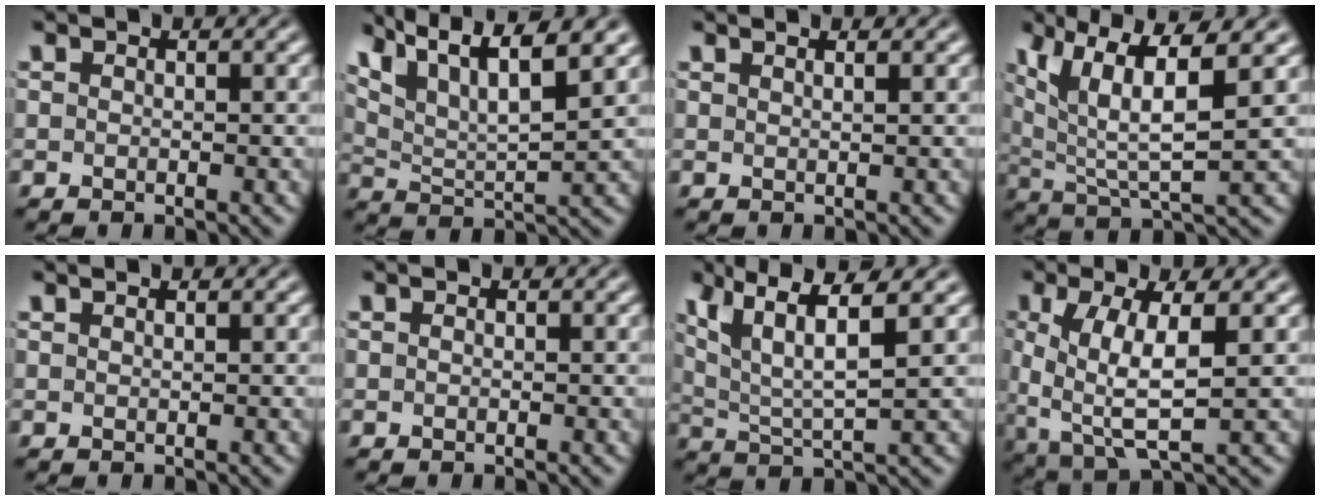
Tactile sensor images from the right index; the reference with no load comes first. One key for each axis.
{"total": 7.9, "fx": 3.9, "fy": 3.9, "fz": 5.7, "tx": -0.102, "ty": -0.008, "tz": 0.070}
{"total": 1.5, "fx": 0.8, "fy": -1.1, "fz": 0.5, "tx": -0.001, "ty": -0.001, "tz": 0.020}
{"total": 8.6, "fx": 2.8, "fy": 4.2, "fz": 6.9, "tx": -0.129, "ty": -0.011, "tz": 0.057}
{"total": 0.9, "fx": 0.5, "fy": -0.8, "fz": 0.1, "tx": 0.003, "ty": 0.000, "tz": 0.013}
{"total": 0.0}
{"total": 6.8, "fx": 2.9, "fy": 2.9, "fz": 5.3, "tx": -0.105, "ty": -0.015, "tz": 0.062}
{"total": 6.2, "fx": -0.2, "fy": 2.9, "fz": 5.5, "tx": -0.113, "ty": -0.034, "tz": 0.021}